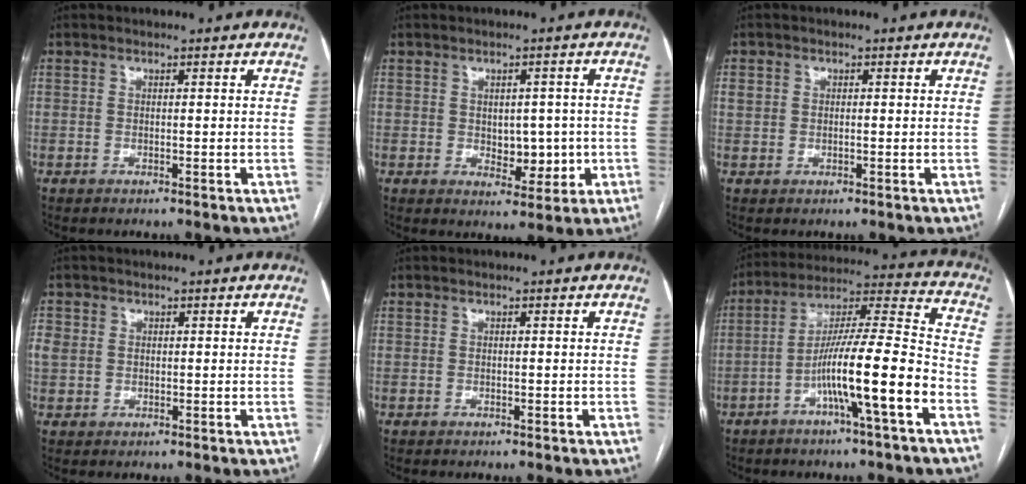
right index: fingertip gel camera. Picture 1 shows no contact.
{"total": 5.6, "force": [-0.5, 3.4, 4.4], "torque": [-0.049, 0.004, 0.003]}
{"total": 1.8, "force": [0.3, 1.4, 1.0], "torque": [-0.023, 0.012, 0.009]}
{"total": 3.2, "force": [0.6, 2.8, 1.5], "torque": [-0.045, 0.016, 0.017]}
{"total": 0.0}
{"total": 14.5, "force": [-5.9, -0.2, 13.3], "torque": [-0.232, 0.013, -0.103]}